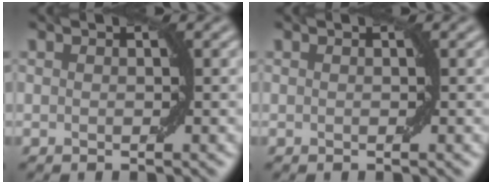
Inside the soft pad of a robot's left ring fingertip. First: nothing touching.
{"total": 0.0}